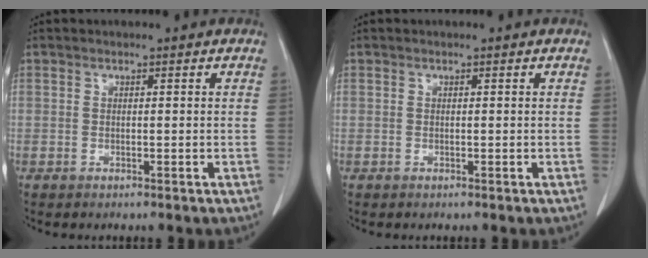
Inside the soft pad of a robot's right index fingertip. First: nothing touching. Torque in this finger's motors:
{"motor_torque": [0.00, 0.00, 0.00, 0.00]}